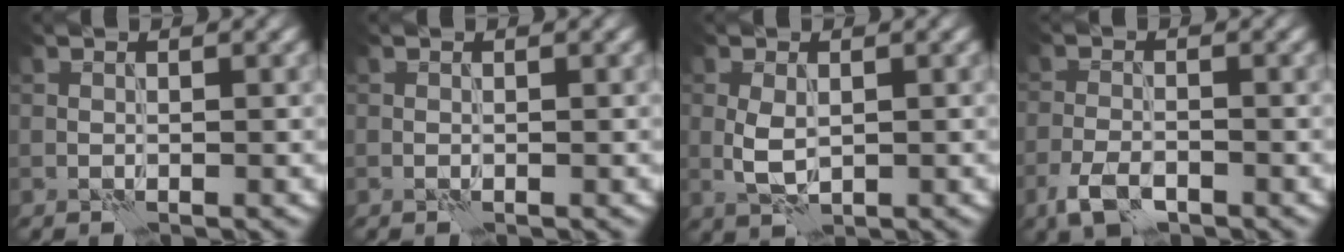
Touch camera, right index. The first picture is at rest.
{"total": 0.0}
{"total": 2.4, "force": [0.2, 1.5, 1.8], "torque": [-0.043, -0.003, 0.005]}
{"total": 3.2, "force": [-2.0, 1.5, 1.9], "torque": [-0.041, -0.005, -0.046]}